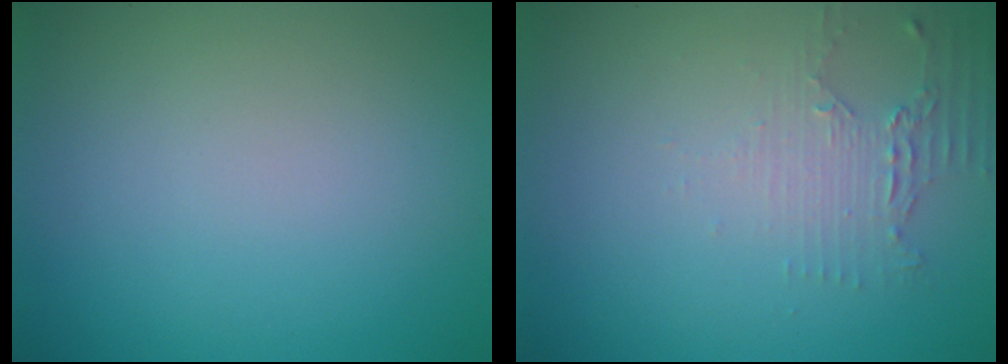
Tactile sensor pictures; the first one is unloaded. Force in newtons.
{"total": 2.3, "press": 1.6, "slide": 1.6}